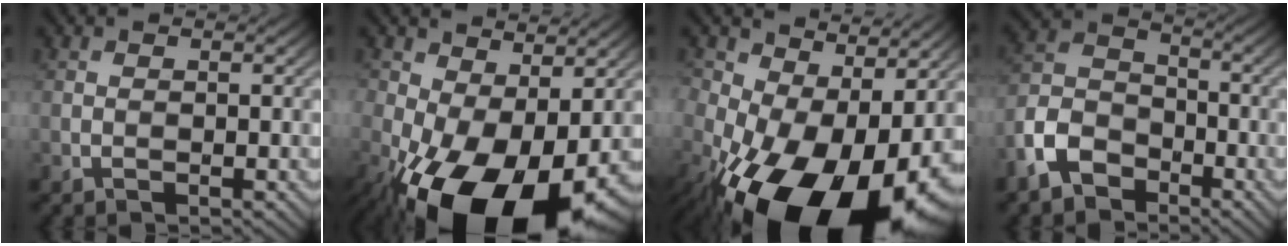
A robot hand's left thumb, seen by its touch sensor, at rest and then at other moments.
{"total": 20.4, "force": [-7.6, 10.9, 15.5], "torque": [-0.294, -0.060, -0.094]}
{"total": 22.0, "force": [-6.4, 12.6, 16.8], "torque": [-0.307, -0.048, -0.082]}
{"total": 7.5, "force": [-4.8, 4.7, 3.3], "torque": [-0.083, 0.000, -0.116]}